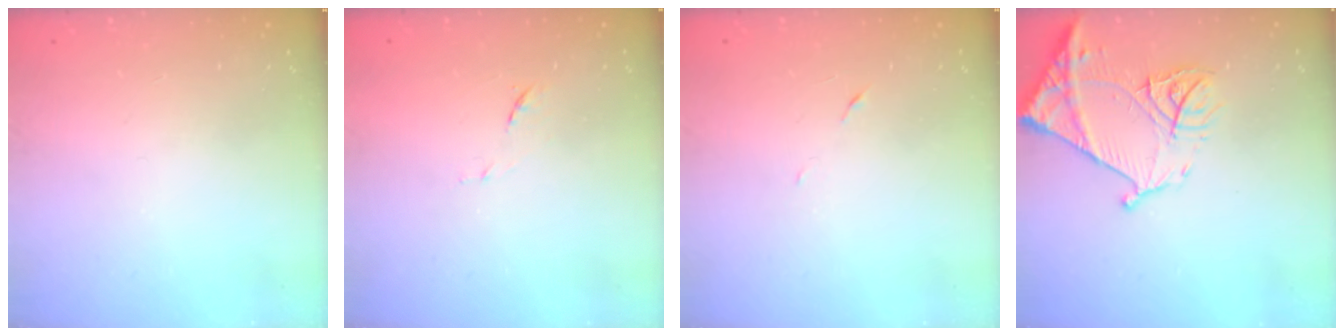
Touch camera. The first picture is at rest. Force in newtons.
{"total": 7.8, "press": 7.7, "slide": 0.6}
{"total": 5.0, "press": 4.8, "slide": 1.4}
{"total": 15.0, "press": 14.9, "slide": 1.6}